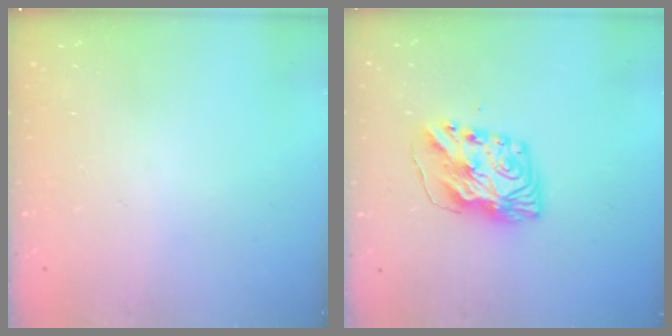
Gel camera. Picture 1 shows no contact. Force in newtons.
{"total": 10.9, "press": 10.9, "slide": 0.5}